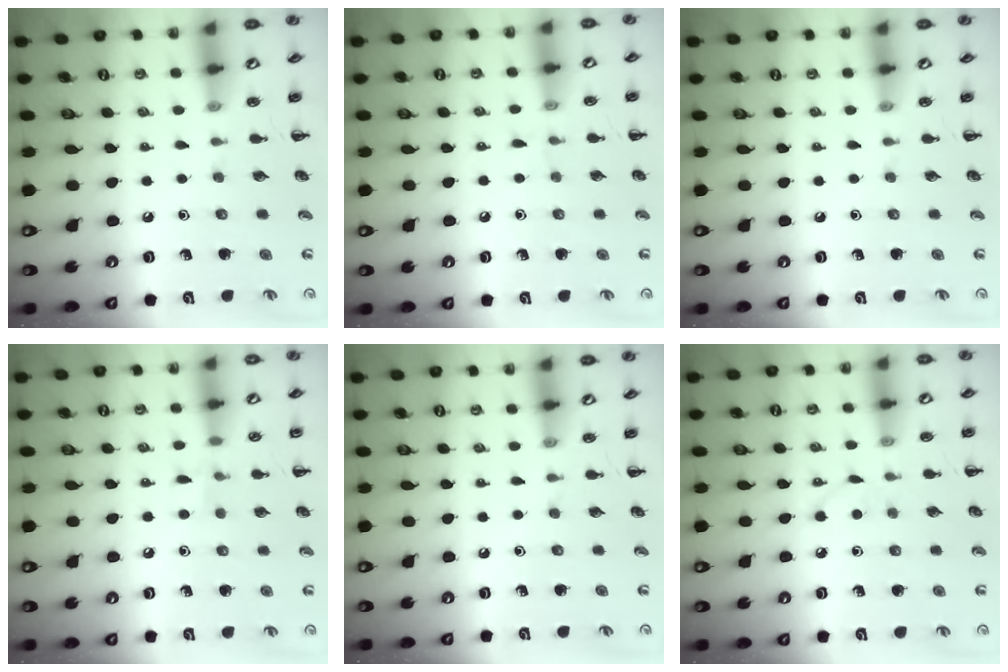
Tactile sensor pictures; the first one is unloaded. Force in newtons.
{"total": 3.5, "press": 3.3, "slide": 1.1}
{"total": 0.0}
{"total": 4.1, "press": 3.8, "slide": 1.4}
{"total": 0.0}
{"total": 2.9, "press": 2.7, "slide": 0.9}